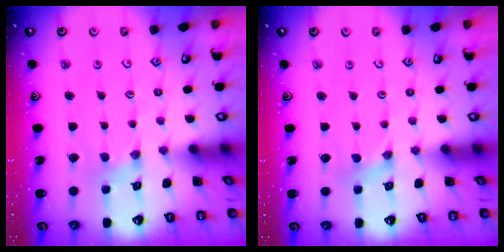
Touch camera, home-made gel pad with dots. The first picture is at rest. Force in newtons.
{"total": 0.0}